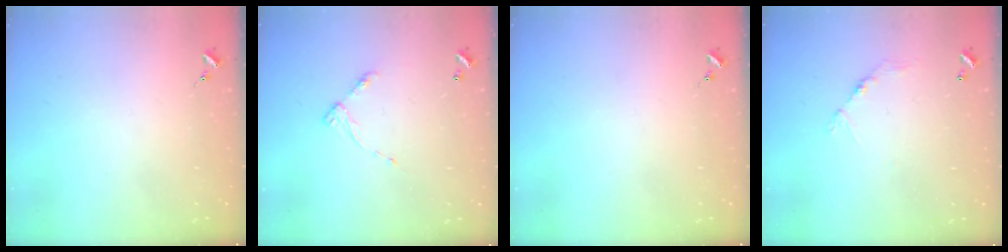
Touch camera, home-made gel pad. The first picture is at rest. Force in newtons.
{"total": 5.9, "press": 5.9, "slide": 0.4}
{"total": 0.0}
{"total": 6.7, "press": 6.7, "slide": 0.5}